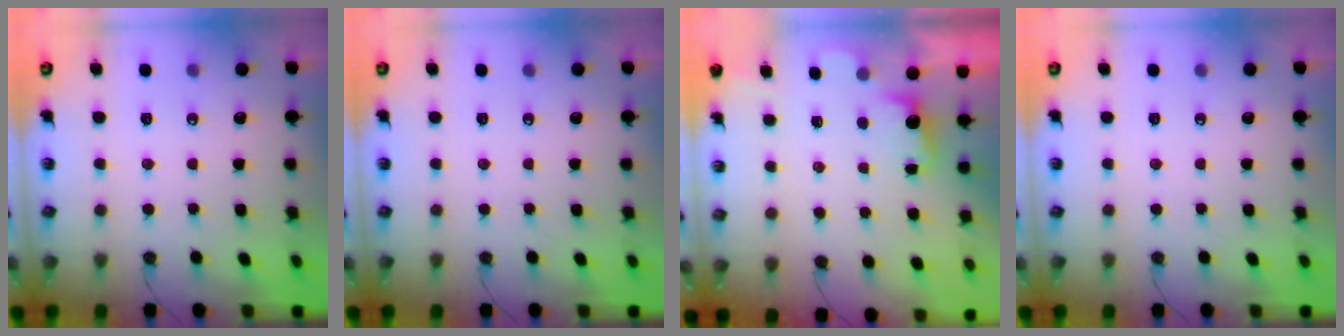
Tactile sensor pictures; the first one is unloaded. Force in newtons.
{"total": 0.0}
{"total": 1.3, "press": 1.0, "slide": 0.8}
{"total": 0.0}